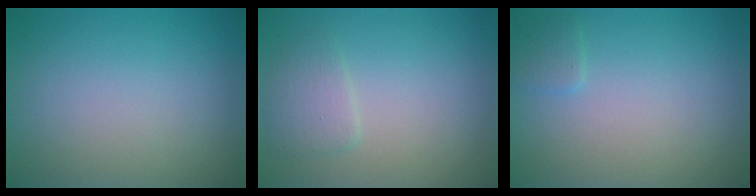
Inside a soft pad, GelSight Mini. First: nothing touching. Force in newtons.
{"total": 1.8, "press": 1.8, "slide": 0.1}
{"total": 0.9, "press": 0.9, "slide": 0.1}